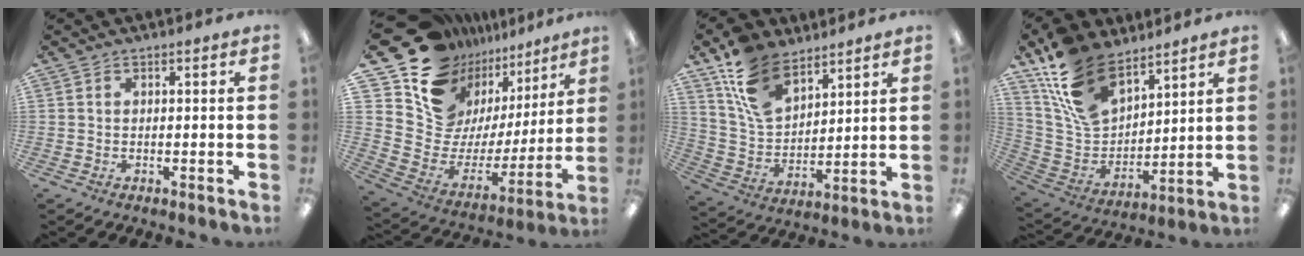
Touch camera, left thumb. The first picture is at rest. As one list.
[{"total": 17.6, "force": [12.9, 10.9, 4.7], "torque": [-0.092, -0.120, 0.249]}, {"total": 14.5, "force": [9.4, 8.5, 7.1], "torque": [-0.144, -0.033, 0.183]}, {"total": 18.3, "force": [12.0, 10.4, 9.1], "torque": [-0.192, -0.049, 0.232]}]